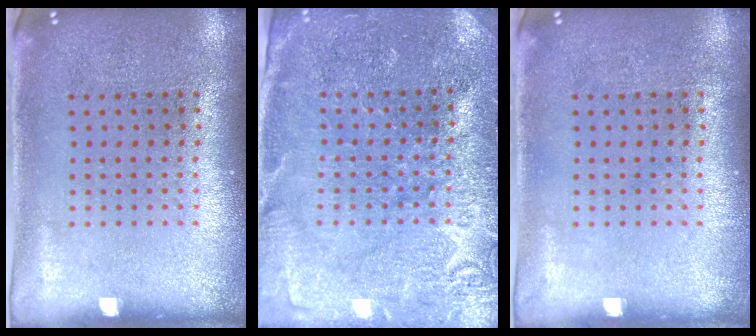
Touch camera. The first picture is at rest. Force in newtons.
{"total": 3.2, "press": 3.1, "slide": 0.5}
{"total": 0.0}